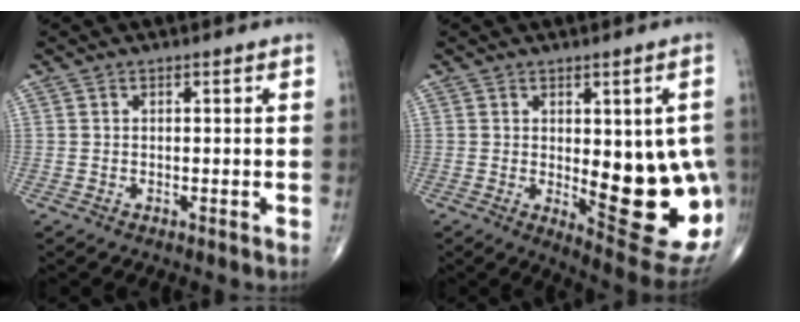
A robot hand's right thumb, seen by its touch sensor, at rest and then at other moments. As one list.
[{"total": 18.0, "force": [-1.6, 6.9, 16.5], "torque": [-0.175, -0.023, 0.004]}]